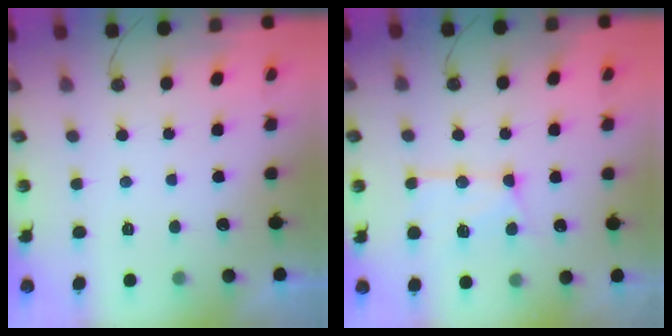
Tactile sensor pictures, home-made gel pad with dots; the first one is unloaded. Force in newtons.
{"total": 13.5, "press": 13.5, "slide": 1.3}